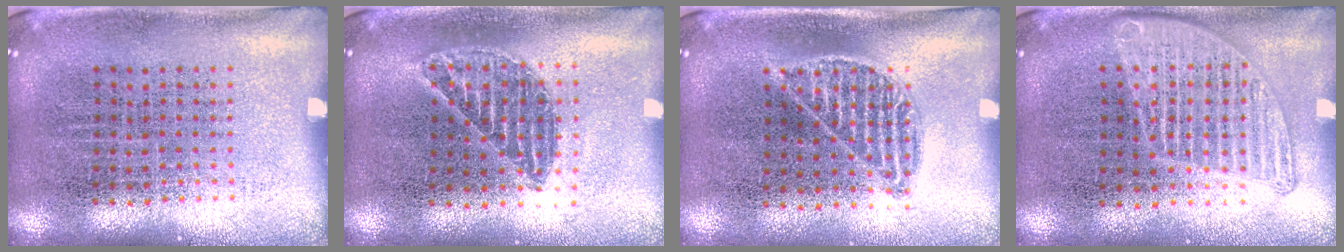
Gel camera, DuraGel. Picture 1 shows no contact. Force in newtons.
{"total": 1.2, "press": 1.1, "slide": 0.5}
{"total": 0.9, "press": 0.9, "slide": 0.4}
{"total": 1.3, "press": 1.3, "slide": 0.1}